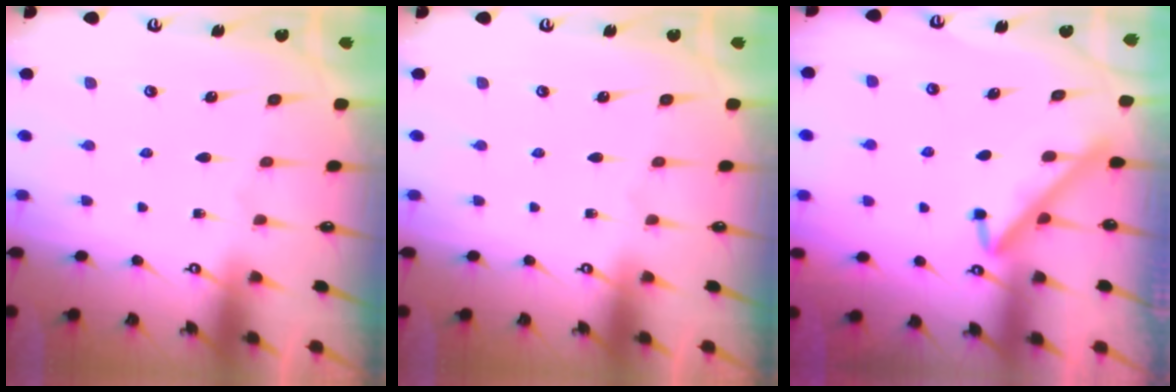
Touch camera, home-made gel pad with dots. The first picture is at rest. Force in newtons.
{"total": 0.0}
{"total": 4.3, "press": 4.3, "slide": 0.4}